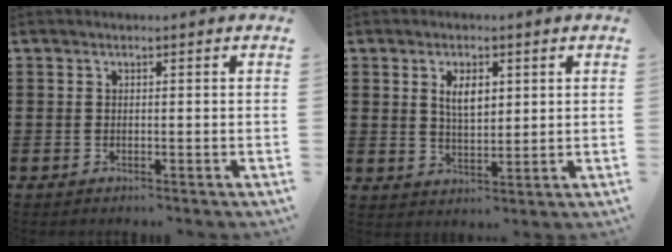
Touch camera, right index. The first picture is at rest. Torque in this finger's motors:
{"motor_torque": [0.46, -0.23, 0.14, 0.07]}